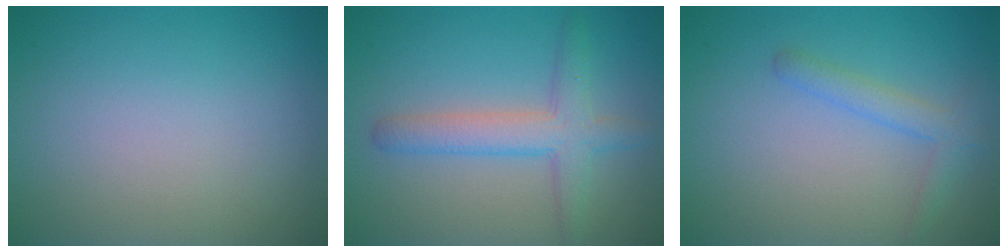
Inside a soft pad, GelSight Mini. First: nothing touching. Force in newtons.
{"total": 3.8, "press": 3.8, "slide": 0.2}
{"total": 2.0, "press": 2.0, "slide": 0.2}